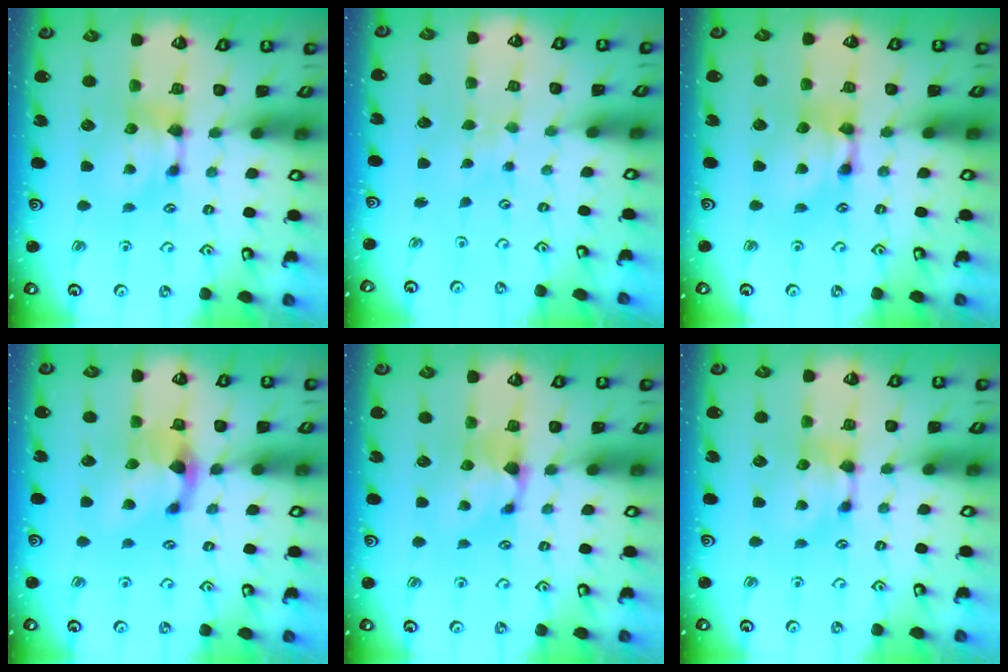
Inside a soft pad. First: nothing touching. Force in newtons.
{"total": 4.2, "press": 4.2, "slide": 0.0}
{"total": 2.2, "press": 2.2, "slide": 0.1}
{"total": 2.8, "press": 2.2, "slide": 1.7}
{"total": 1.1, "press": 0.8, "slide": 0.7}
{"total": 0.0}